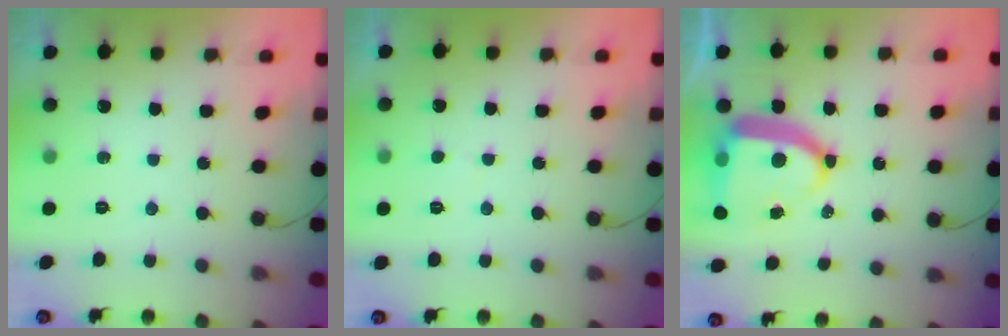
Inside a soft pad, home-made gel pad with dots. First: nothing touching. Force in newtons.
{"total": 2.1, "press": 2.1, "slide": 0.2}
{"total": 13.7, "press": 13.6, "slide": 1.8}